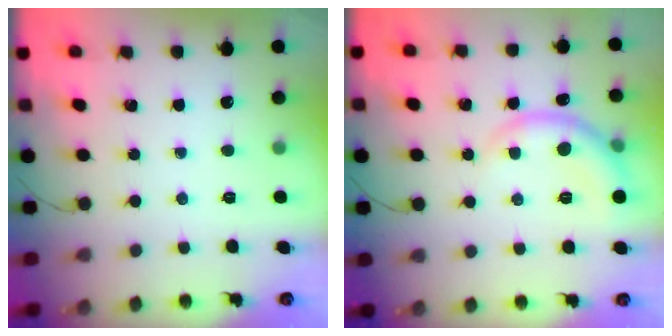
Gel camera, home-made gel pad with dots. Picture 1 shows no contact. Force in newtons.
{"total": 7.4, "press": 7.4, "slide": 0.8}